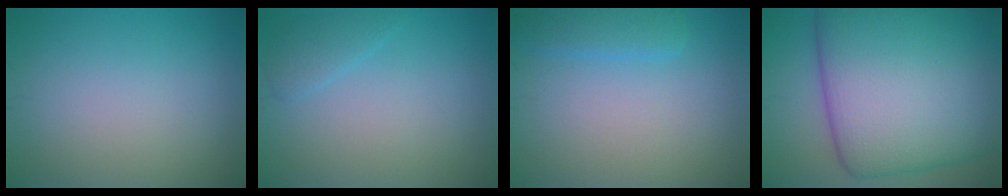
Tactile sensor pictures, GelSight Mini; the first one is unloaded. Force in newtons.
{"total": 1.5, "press": 1.5, "slide": 0.1}
{"total": 2.2, "press": 2.2, "slide": 0.1}
{"total": 18.3, "press": 18.2, "slide": 0.4}